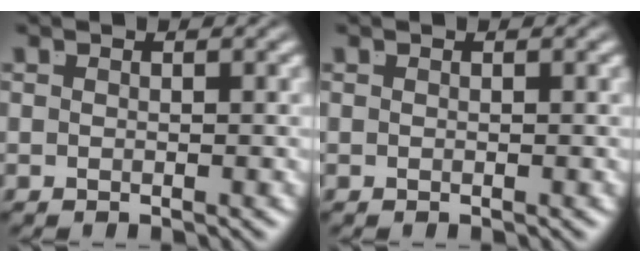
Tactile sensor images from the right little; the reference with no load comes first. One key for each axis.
{"total": 0.0}